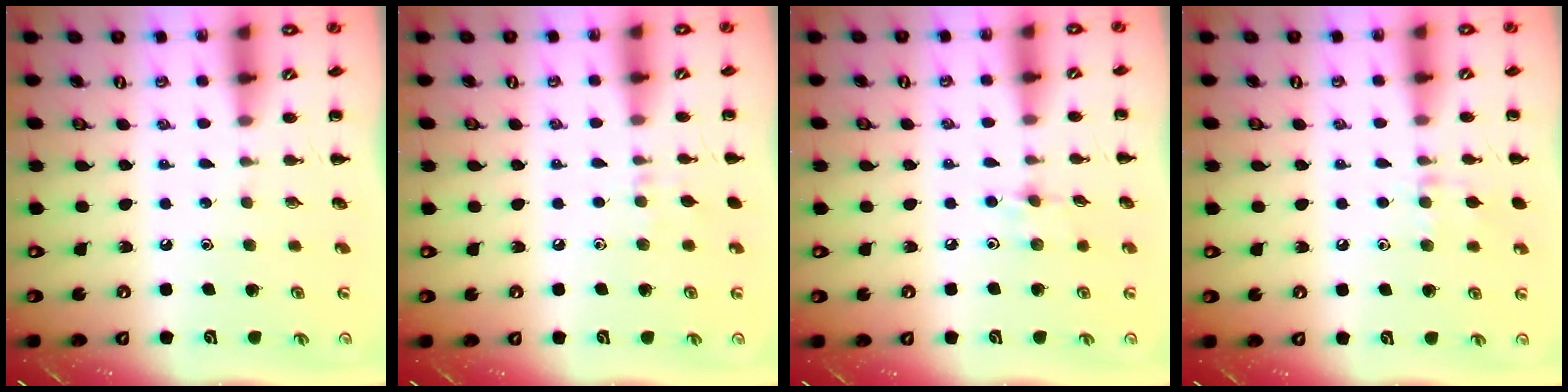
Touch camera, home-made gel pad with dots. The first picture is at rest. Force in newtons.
{"total": 5.7, "press": 5.4, "slide": 2.0}
{"total": 5.3, "press": 5.1, "slide": 1.6}
{"total": 7.8, "press": 7.5, "slide": 2.2}